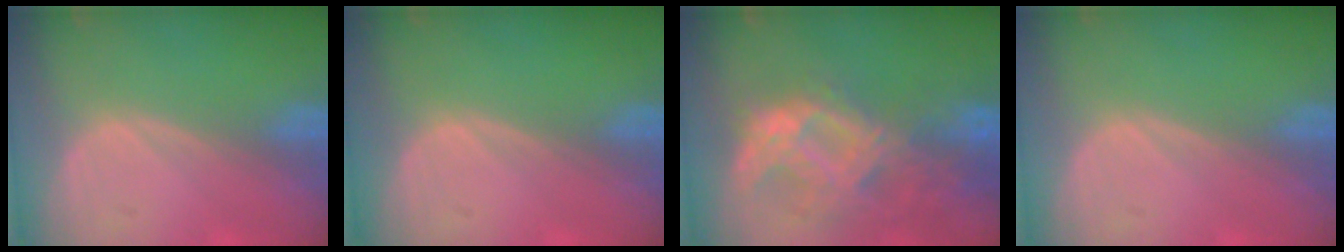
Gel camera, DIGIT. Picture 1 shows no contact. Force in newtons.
{"total": 0.0}
{"total": 10.8, "press": 9.3, "slide": 5.4}
{"total": 0.0}